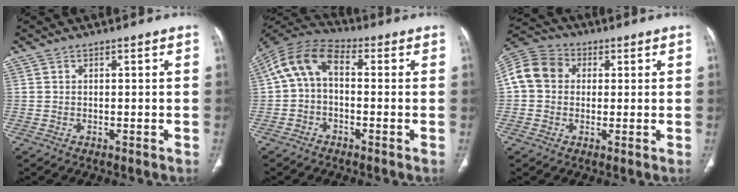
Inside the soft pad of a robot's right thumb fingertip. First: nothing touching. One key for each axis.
{"total": 9.6, "fx": 0.3, "fy": 5.9, "fz": 7.6, "tx": -0.137, "ty": 0.035, "tz": -0.009}
{"total": 10.2, "fx": 1.4, "fy": 8.6, "fz": 5.4, "tx": -0.096, "ty": 0.028, "tz": 0.014}